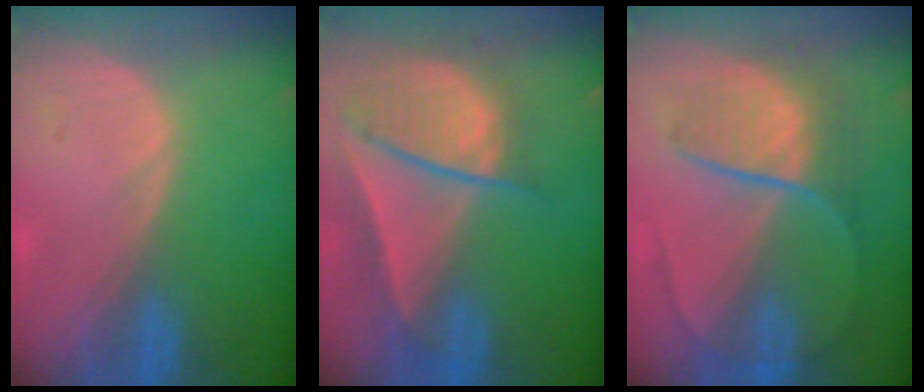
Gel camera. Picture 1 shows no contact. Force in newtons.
{"total": 9.4, "press": 8.1, "slide": 4.7}
{"total": 8.5, "press": 7.4, "slide": 4.1}